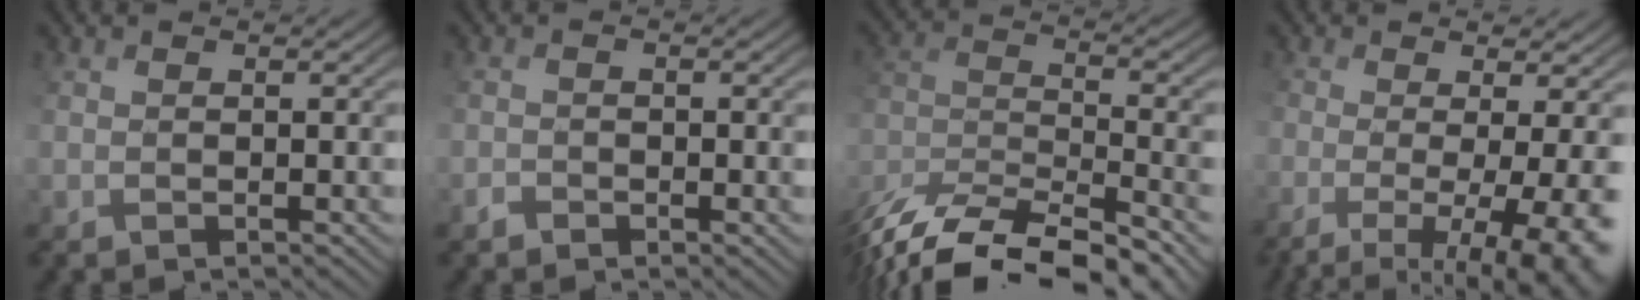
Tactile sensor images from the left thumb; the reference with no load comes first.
{"total": 1.0, "force": [-0.9, 0.2, -0.6], "torque": [-0.002, -0.001, -0.011]}
{"total": 13.6, "force": [-11.4, 3.8, 6.4], "torque": [-0.155, -0.018, -0.183]}
{"total": 10.1, "force": [-3.1, 3.6, 8.9], "torque": [-0.158, -0.022, -0.016]}